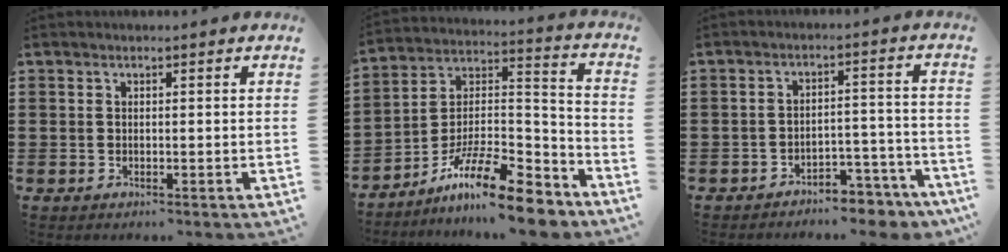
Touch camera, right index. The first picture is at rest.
{"total": 14.2, "force": [-11.0, 2.7, 8.6], "torque": [-0.150, 0.029, -0.202]}
{"total": 4.5, "force": [-4.3, 0.7, 1.1], "torque": [-0.021, 0.006, -0.086]}